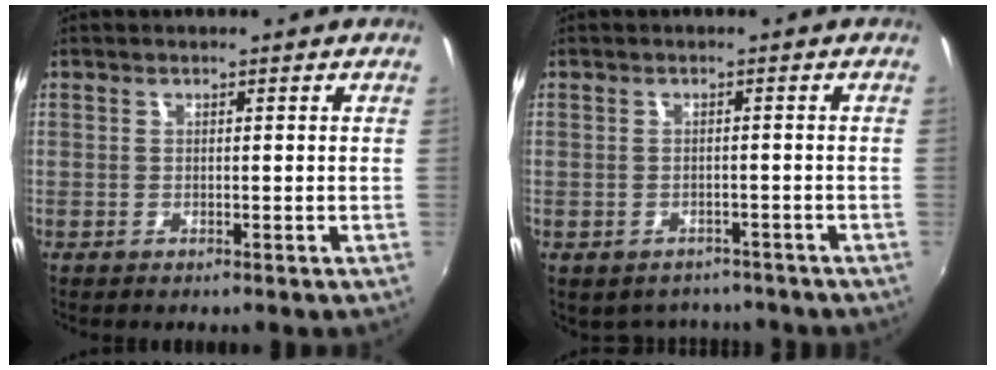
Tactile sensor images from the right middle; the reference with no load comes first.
{"total": 5.7, "force": [-4.6, 3.1, 1.3], "torque": [-0.031, -0.012, -0.057]}